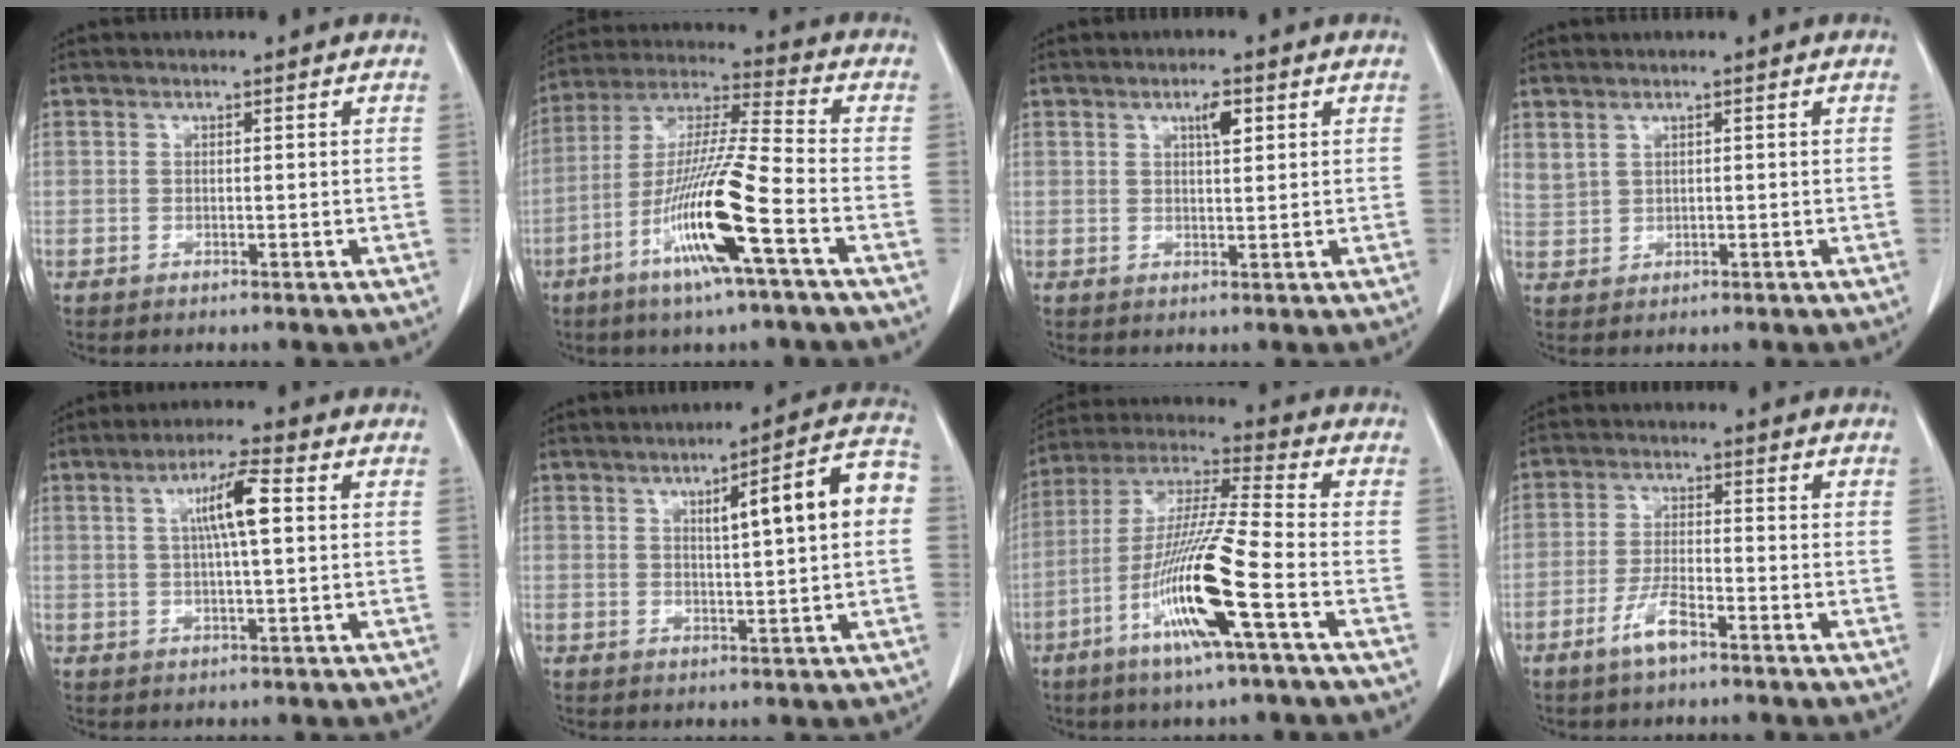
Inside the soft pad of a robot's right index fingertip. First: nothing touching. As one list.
[{"total": 16.9, "force": [-6.5, -0.6, 15.6], "torque": [-0.314, -0.015, -0.127]}, {"total": 2.8, "force": [1.3, 0.7, 2.4], "torque": [-0.043, 0.000, 0.022]}, {"total": 2.1, "force": [1.6, 1.1, 0.8], "torque": [-0.021, 0.008, 0.043]}, {"total": 6.7, "force": [1.5, 0.4, 6.5], "torque": [-0.117, 0.008, 0.025]}, {"total": 10.5, "force": [2.0, 0.9, 10.3], "torque": [-0.140, 0.022, 0.025]}, {"total": 15.3, "force": [-6.0, -0.2, 14.1], "torque": [-0.285, -0.014, -0.116]}, {"total": 4.8, "force": [-3.1, 0.9, 3.6], "torque": [-0.075, -0.003, -0.060]}]